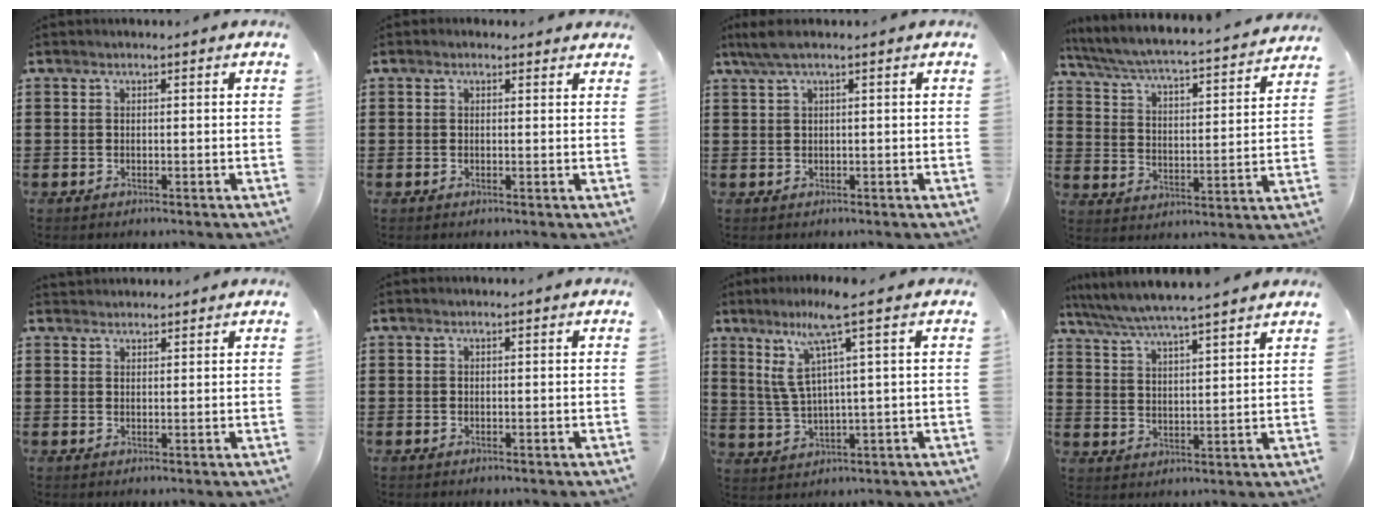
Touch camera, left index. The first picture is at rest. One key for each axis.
{"total": 0.9, "fx": 0.8, "fy": 0.3, "fz": 0.3, "tx": -0.007, "ty": 0.002, "tz": 0.015}
{"total": 2.2, "fx": 1.0, "fy": 0.2, "fz": 2.0, "tx": -0.047, "ty": -0.003, "tz": 0.015}
{"total": 3.9, "fx": 3.5, "fy": -0.2, "fz": 1.5, "tx": -0.052, "ty": -0.037, "tz": 0.048}
{"total": 1.7, "fx": 1.7, "fy": 0.3, "fz": -0.2, "tx": 0.000, "ty": 0.002, "tz": 0.034}
{"total": 0.0}
{"total": 8.3, "fx": 4.3, "fy": 0.0, "fz": 7.1, "tx": -0.164, "ty": -0.011, "tz": 0.068}
{"total": 5.5, "fx": 5.1, "fy": -0.5, "fz": 2.0, "tx": -0.059, "ty": -0.030, "tz": 0.087}